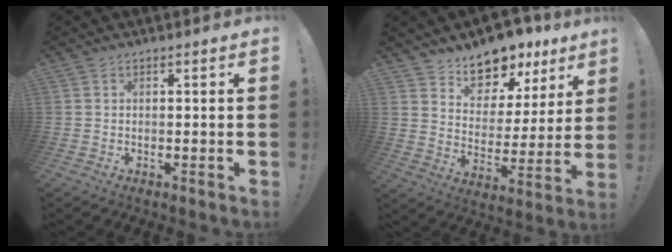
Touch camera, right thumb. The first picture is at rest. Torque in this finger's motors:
{"motor_torque": [1.09, 1.83, 0.26, 0.13, 0.05]}